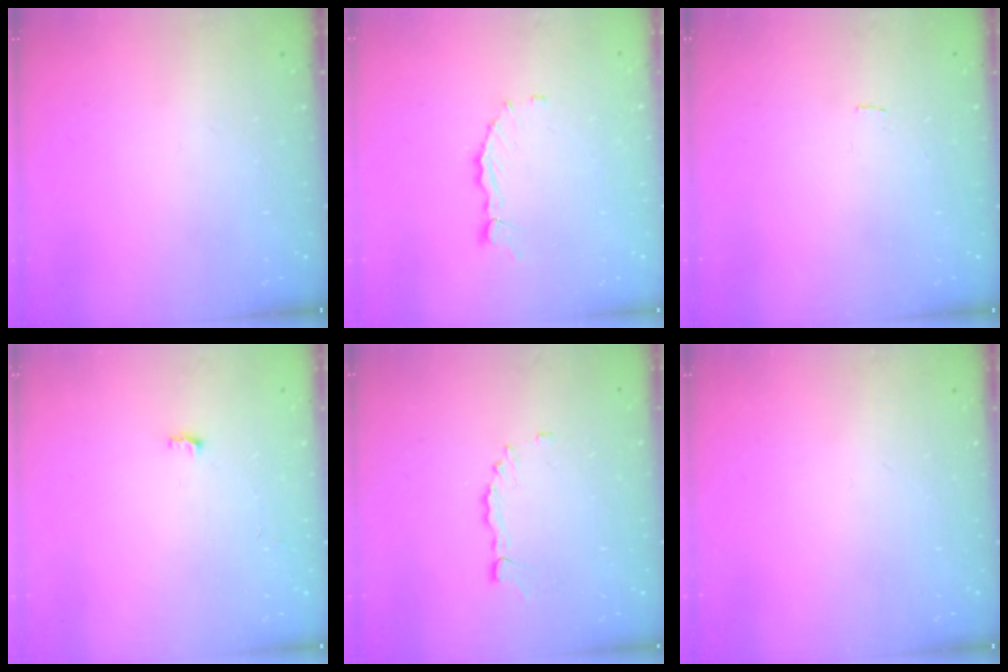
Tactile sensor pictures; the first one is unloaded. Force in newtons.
{"total": 1.0, "press": 1.0, "slide": 0.2}
{"total": 0.6, "press": 0.5, "slide": 0.2}
{"total": 3.2, "press": 3.2, "slide": 0.3}
{"total": 2.3, "press": 2.3, "slide": 0.2}
{"total": 0.0}